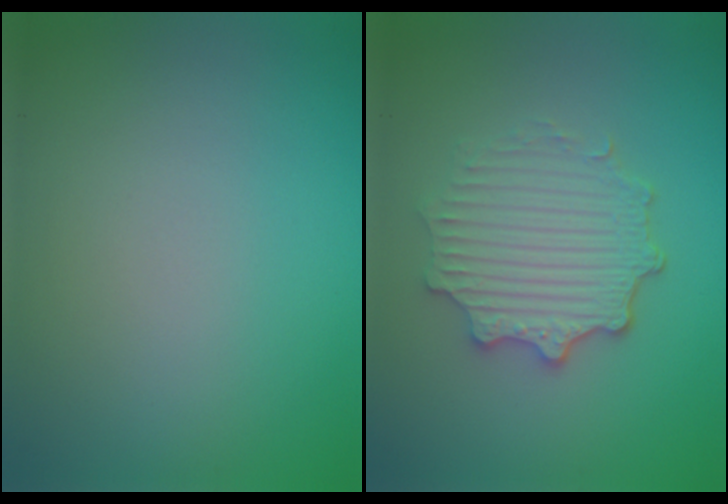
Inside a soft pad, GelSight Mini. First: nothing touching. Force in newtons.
{"total": 4.4, "press": 3.7, "slide": 2.5}